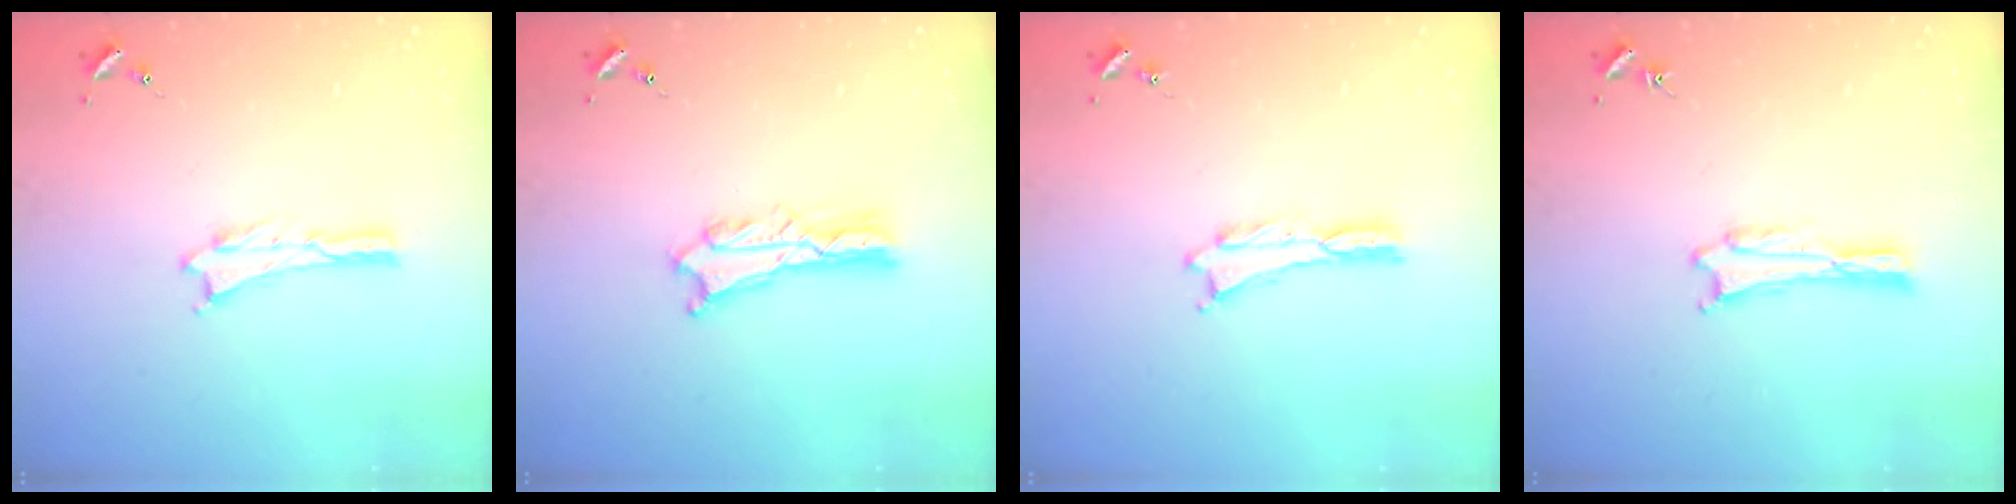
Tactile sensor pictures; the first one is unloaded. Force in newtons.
{"total": 2.7, "press": 2.6, "slide": 0.3}
{"total": 0.0}
{"total": 0.0}